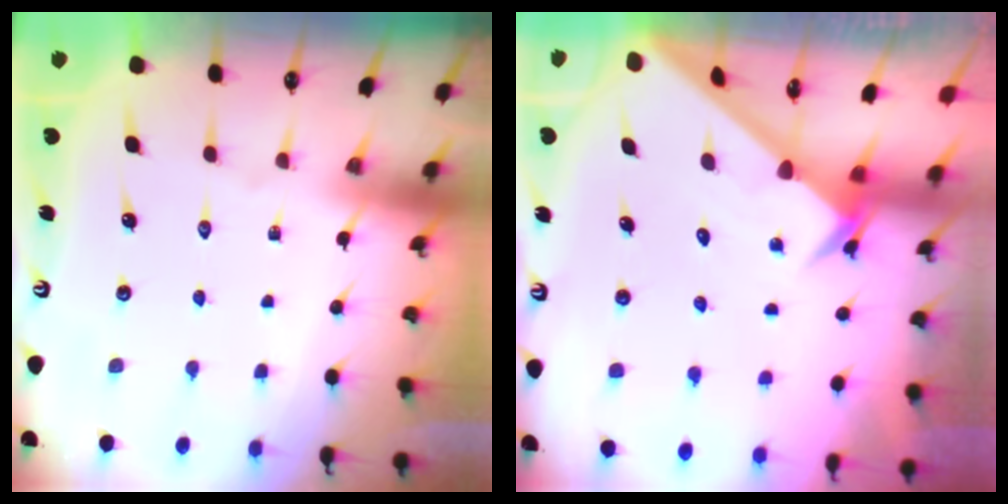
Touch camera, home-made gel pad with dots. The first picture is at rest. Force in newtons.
{"total": 2.4, "press": 2.4, "slide": 0.2}